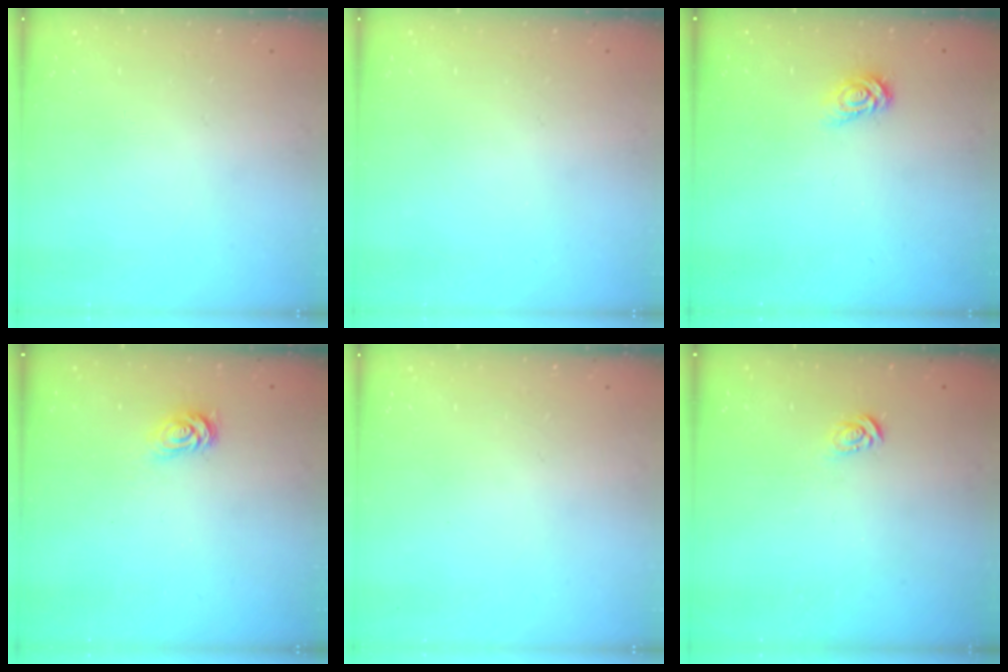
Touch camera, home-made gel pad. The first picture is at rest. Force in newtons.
{"total": 0.0}
{"total": 3.1, "press": 3.1, "slide": 0.3}
{"total": 2.6, "press": 2.6, "slide": 0.4}
{"total": 0.0}
{"total": 3.6, "press": 3.6, "slide": 0.3}